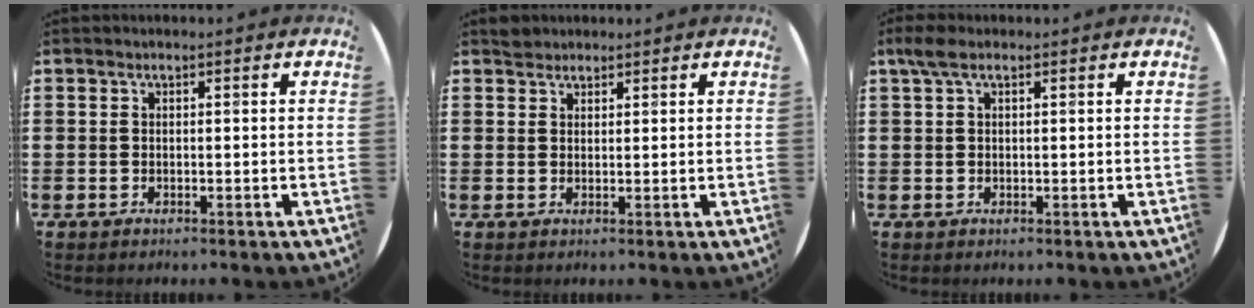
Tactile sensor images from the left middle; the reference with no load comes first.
{"total": 1.5, "force": [1.4, 0.5, -0.1], "torque": [0.007, 0.001, 0.026]}
{"total": 2.0, "force": [1.1, 0.7, 1.5], "torque": [-0.032, 0.007, 0.018]}